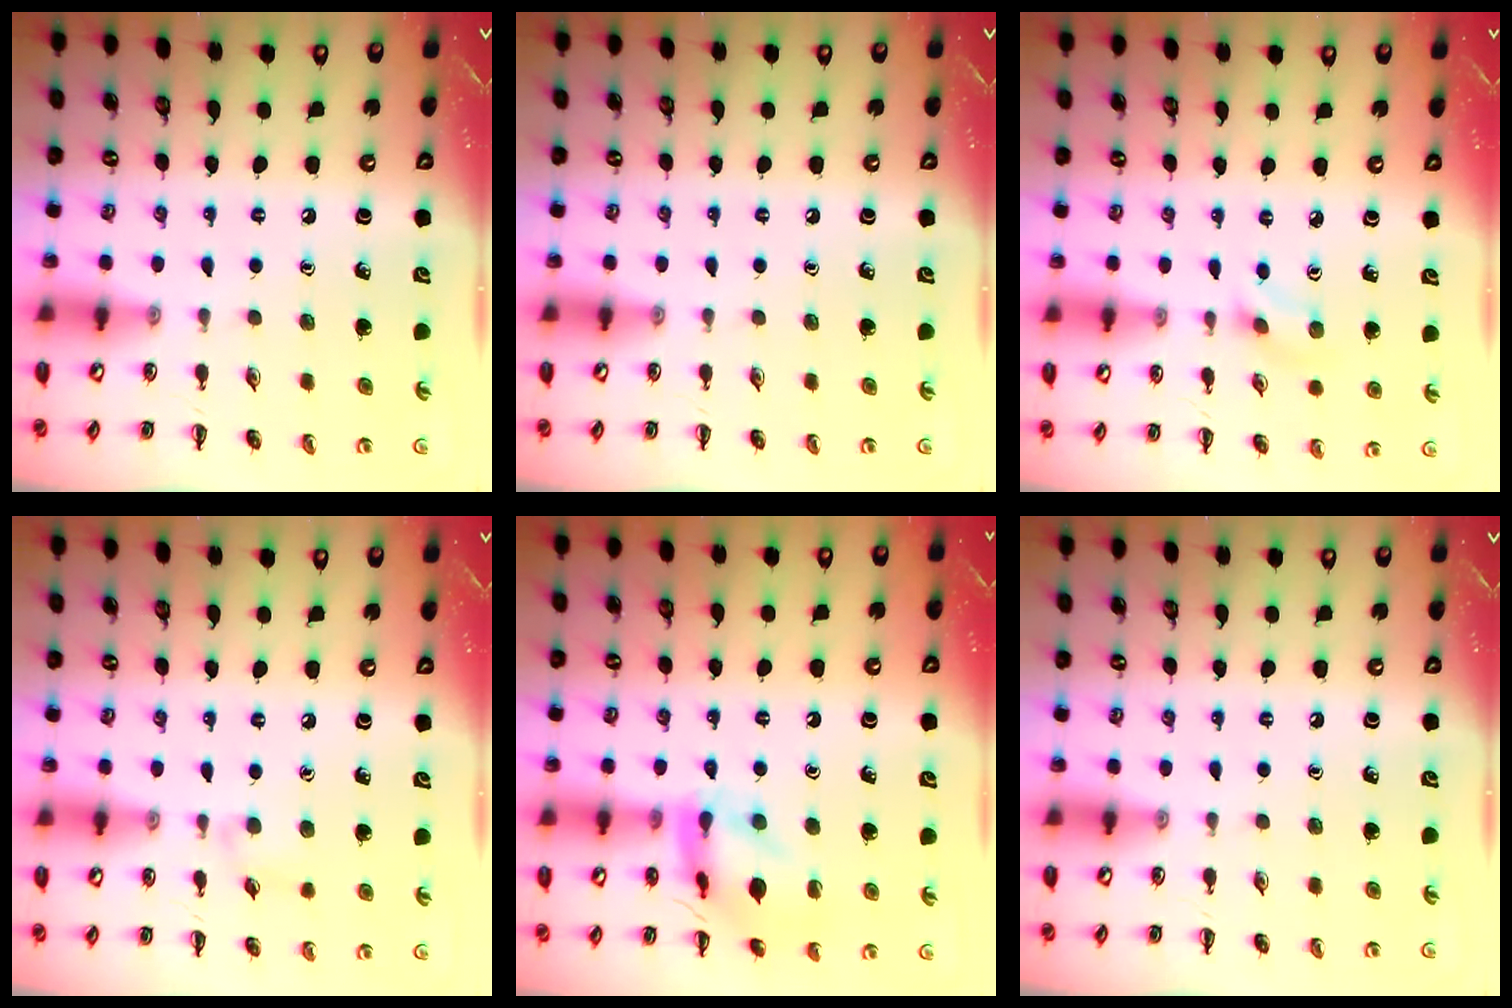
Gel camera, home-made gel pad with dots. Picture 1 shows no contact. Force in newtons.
{"total": 0.0}
{"total": 2.3, "press": 2.1, "slide": 0.9}
{"total": 5.1, "press": 4.7, "slide": 1.7}
{"total": 12.8, "press": 12.7, "slide": 1.3}
{"total": 0.0}